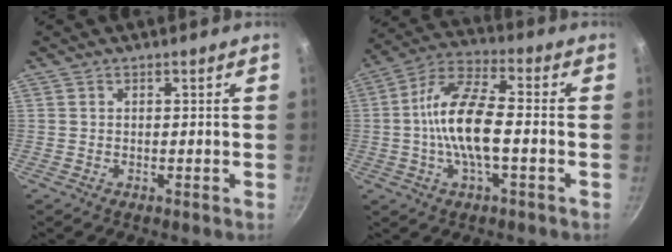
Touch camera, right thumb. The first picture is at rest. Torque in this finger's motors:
{"motor_torque": [2.23, 1.74, 1.96, -0.79, 0.58]}